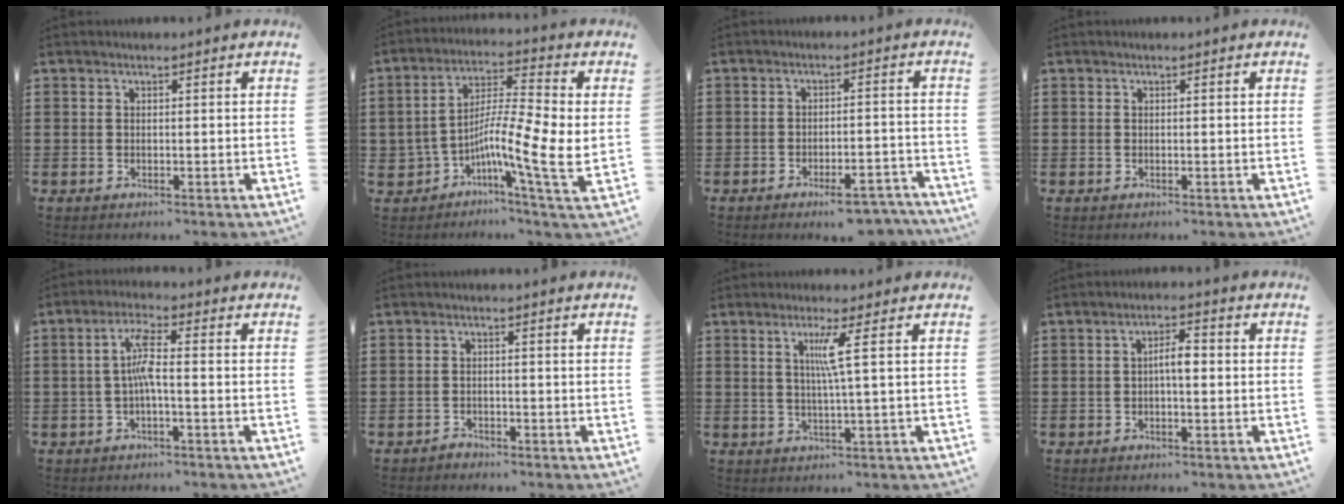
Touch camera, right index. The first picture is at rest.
{"total": 9.7, "force": [-2.4, 1.5, 9.2], "torque": [-0.178, -0.014, -0.046]}
{"total": 5.1, "force": [-4.4, 0.7, 2.6], "torque": [-0.038, 0.000, -0.078]}
{"total": 0.0}
{"total": 5.0, "force": [-0.6, 0.8, 4.9], "torque": [-0.091, 0.007, -0.016]}
{"total": 1.3, "force": [-1.3, 0.4, -0.1], "torque": [-0.001, 0.004, -0.029]}
{"total": 4.0, "force": [1.0, -0.9, 3.7], "torque": [-0.074, -0.006, 0.010]}
{"total": 3.2, "force": [-0.3, 0.9, 3.1], "torque": [-0.056, 0.006, -0.008]}